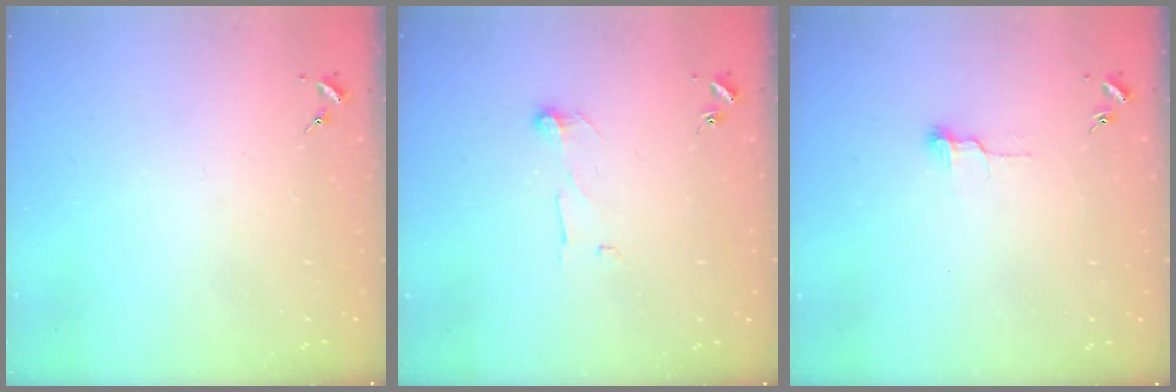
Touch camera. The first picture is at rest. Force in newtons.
{"total": 5.7, "press": 5.7, "slide": 0.4}
{"total": 4.9, "press": 4.9, "slide": 0.4}